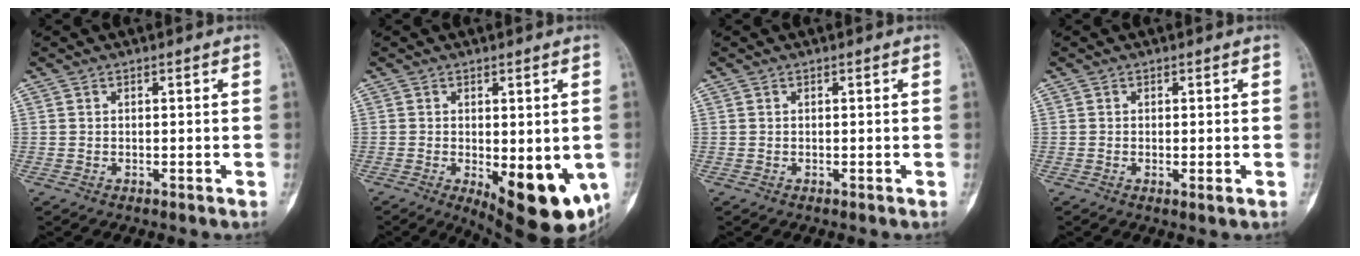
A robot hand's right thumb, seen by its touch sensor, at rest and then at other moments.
{"total": 14.3, "force": [-3.9, 5.6, 12.5], "torque": [-0.130, -0.019, -0.035]}
{"total": 0.0}
{"total": 1.2, "force": [-0.2, 0.3, 1.2], "torque": [-0.020, -0.005, -0.006]}